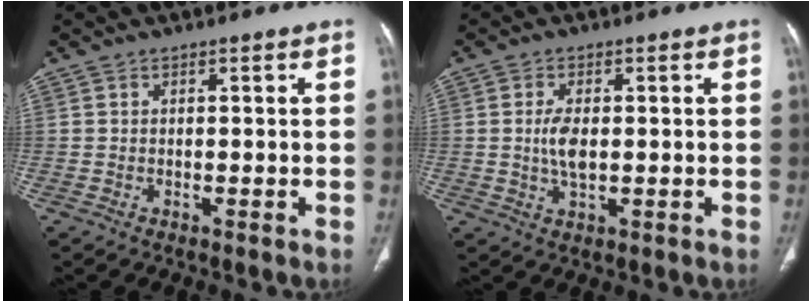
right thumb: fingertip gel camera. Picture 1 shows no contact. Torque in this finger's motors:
{"motor_torque": [1.02, 0.56, 0.51, -0.23, 0.05]}